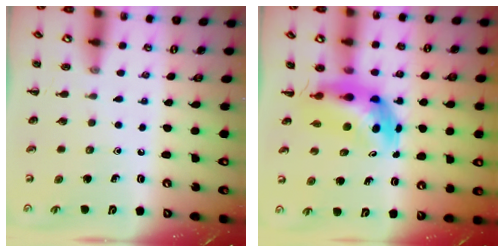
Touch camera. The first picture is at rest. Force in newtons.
{"total": 6.4, "press": 6.1, "slide": 1.9}